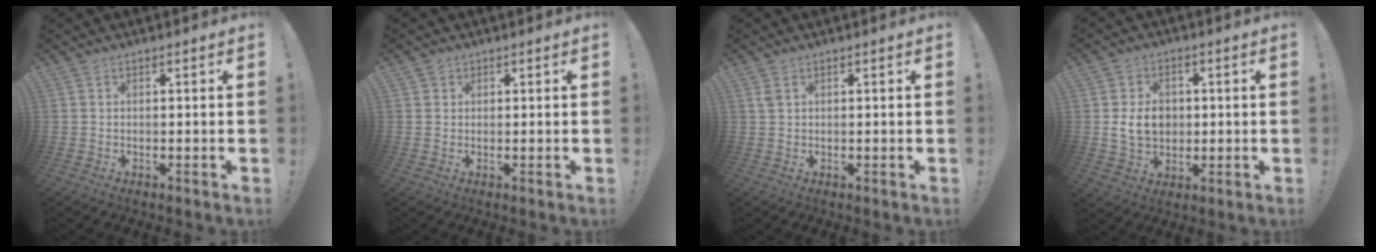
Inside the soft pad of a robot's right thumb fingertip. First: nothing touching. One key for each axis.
{"total": 1.4, "fx": 0.8, "fy": 1.1, "fz": 0.1, "tx": 0.001, "ty": -0.002, "tz": 0.015}
{"total": 1.6, "fx": 0.9, "fy": 0.9, "fz": 0.9, "tx": -0.018, "ty": 0.001, "tz": 0.017}
{"total": 9.5, "fx": 0.5, "fy": 7.7, "fz": 5.5, "tx": -0.091, "ty": 0.001, "tz": 0.010}